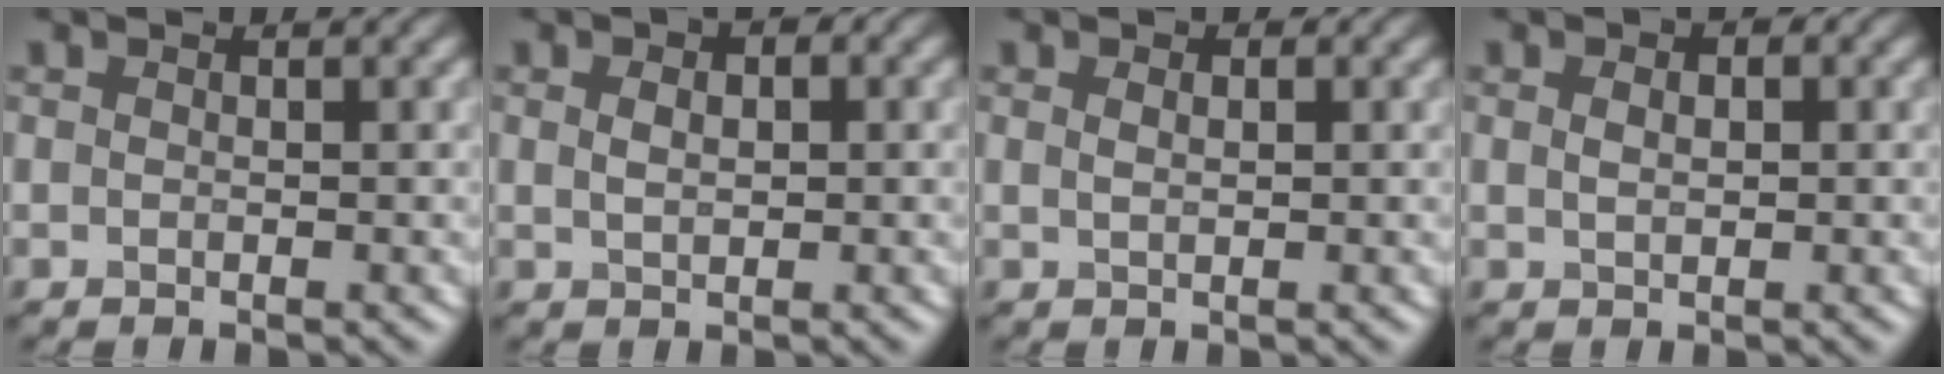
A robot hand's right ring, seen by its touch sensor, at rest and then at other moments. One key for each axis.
{"total": 2.7, "fx": 0.9, "fy": 1.5, "fz": 2.0, "tx": -0.021, "ty": 0.006, "tz": 0.006}
{"total": 1.3, "fx": 0.6, "fy": 0.7, "fz": 0.9, "tx": -0.010, "ty": -0.001, "tz": 0.010}
{"total": 2.2, "fx": 0.7, "fy": 1.3, "fz": 1.5, "tx": -0.015, "ty": 0.004, "tz": 0.006}